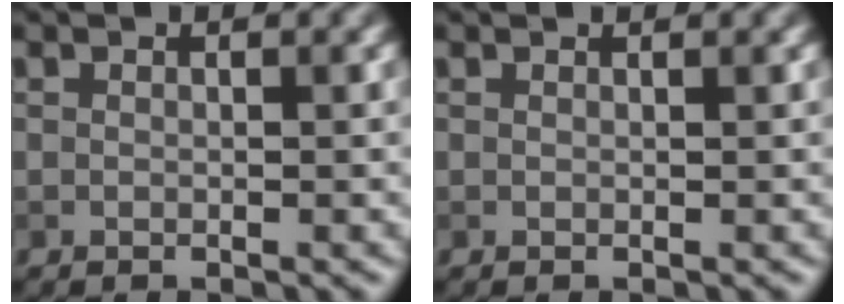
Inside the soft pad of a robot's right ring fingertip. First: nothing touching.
{"total": 0.8, "force": [0.8, 0.1, 0.2], "torque": [-0.004, -0.002, 0.006]}